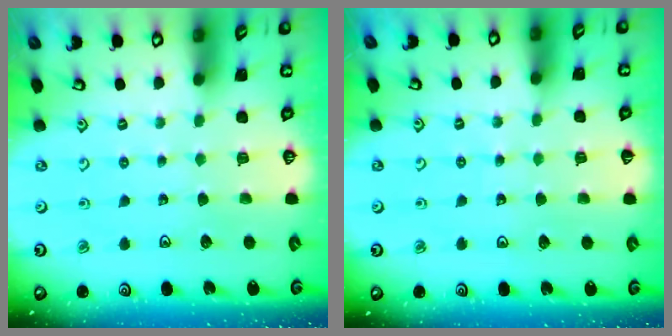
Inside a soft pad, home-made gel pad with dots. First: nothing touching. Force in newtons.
{"total": 2.9, "press": 2.9, "slide": 0.3}